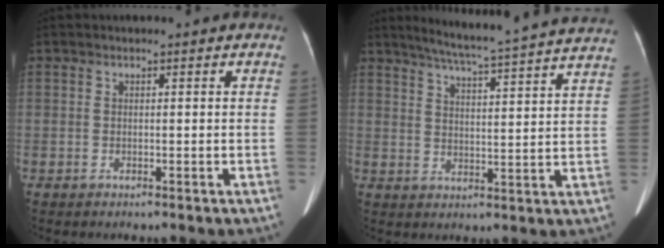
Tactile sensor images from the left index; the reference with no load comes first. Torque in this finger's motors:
{"motor_torque": [0.11, -0.54, 0.02, 0.05]}